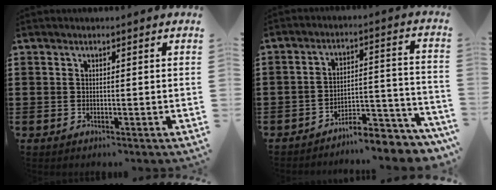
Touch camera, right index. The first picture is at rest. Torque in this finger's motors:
{"motor_torque": [0.60, 0.86, 0.31, 0.05]}